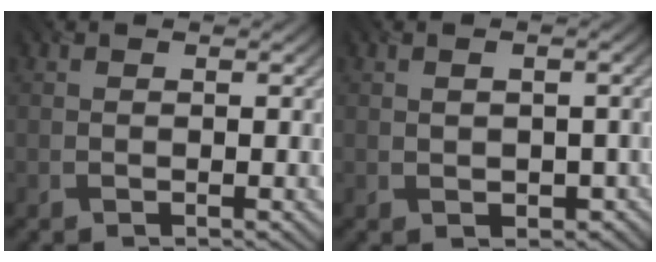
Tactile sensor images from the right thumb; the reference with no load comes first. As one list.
[{"total": 2.8, "force": [-0.4, 2.0, 2.0], "torque": [-0.030, -0.009, 0.004]}]